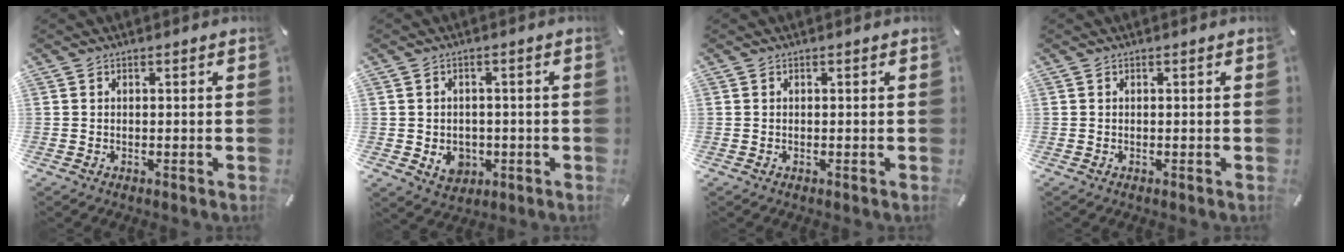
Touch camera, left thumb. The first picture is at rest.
{"total": 4.8, "force": [-0.8, 4.3, 2.0], "torque": [-0.020, -0.003, -0.016]}
{"total": 0.0}
{"total": 0.0}